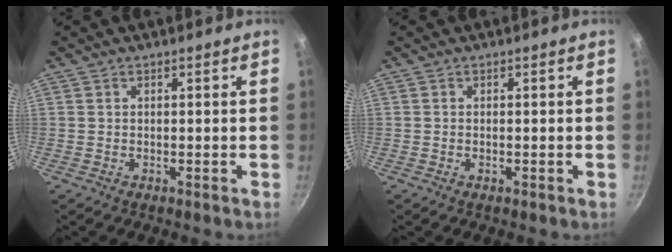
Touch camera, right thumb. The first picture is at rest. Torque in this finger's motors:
{"motor_torque": [0.00, 0.39, -0.41, 0.03, 0.03]}